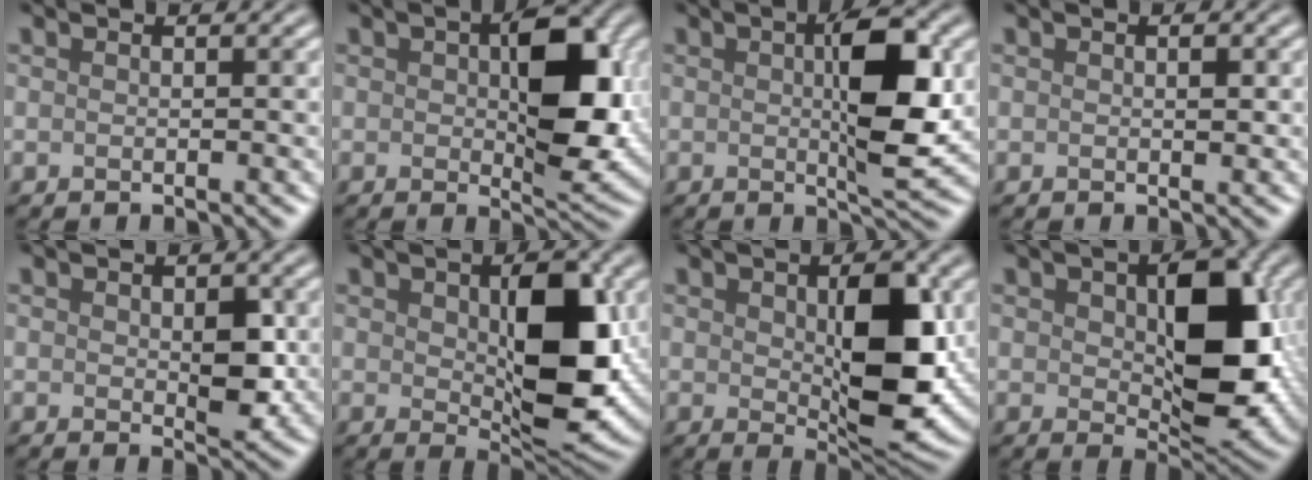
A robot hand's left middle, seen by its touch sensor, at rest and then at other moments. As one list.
[{"total": 8.0, "force": [0.6, 3.6, 7.1], "torque": [-0.099, -0.003, 0.011]}, {"total": 6.9, "force": [0.8, 1.8, 6.6], "torque": [-0.100, 0.002, 0.011]}, {"total": 1.0, "force": [0.1, 0.5, 0.8], "torque": [-0.009, -0.001, 0.002]}, {"total": 3.1, "force": [0.1, 1.6, 2.6], "torque": [-0.039, -0.008, 0.006]}, {"total": 8.8, "force": [0.8, 4.0, 7.7], "torque": [-0.121, -0.010, 0.024]}, {"total": 8.1, "force": [0.5, 3.4, 7.3], "torque": [-0.113, -0.010, 0.018]}, {"total": 9.2, "force": [0.8, 4.9, 7.7], "torque": [-0.122, -0.009, 0.024]}]